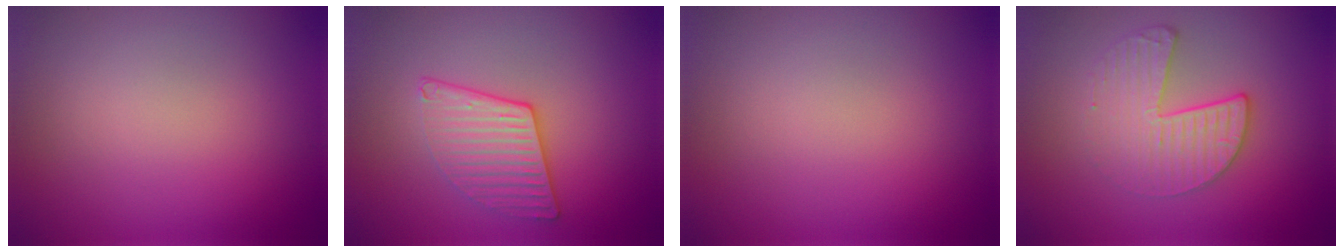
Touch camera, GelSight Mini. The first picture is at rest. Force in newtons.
{"total": 3.1, "press": 2.9, "slide": 1.1}
{"total": 0.0}
{"total": 3.4, "press": 2.8, "slide": 1.8}